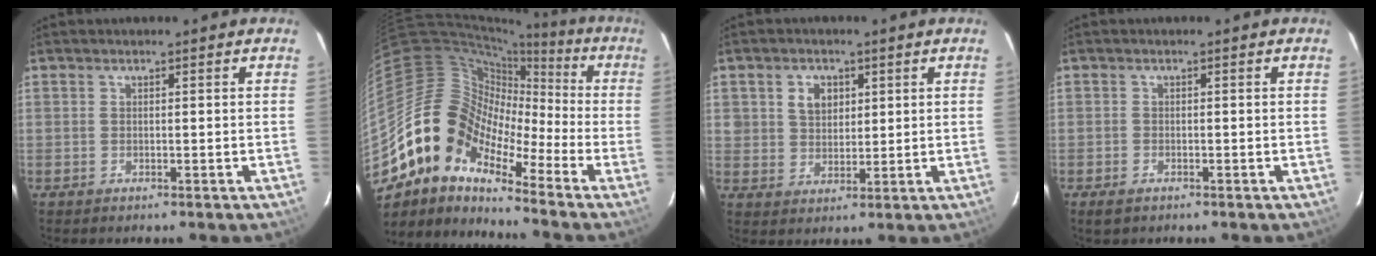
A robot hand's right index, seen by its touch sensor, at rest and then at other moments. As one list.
[{"total": 14.0, "force": [-9.2, 7.7, 7.1], "torque": [-0.110, 0.011, -0.200]}, {"total": 5.2, "force": [2.0, 4.3, 2.3], "torque": [-0.038, 0.012, 0.042]}, {"total": 1.9, "force": [-1.4, 0.9, 0.9], "torque": [-0.021, -0.004, -0.026]}]